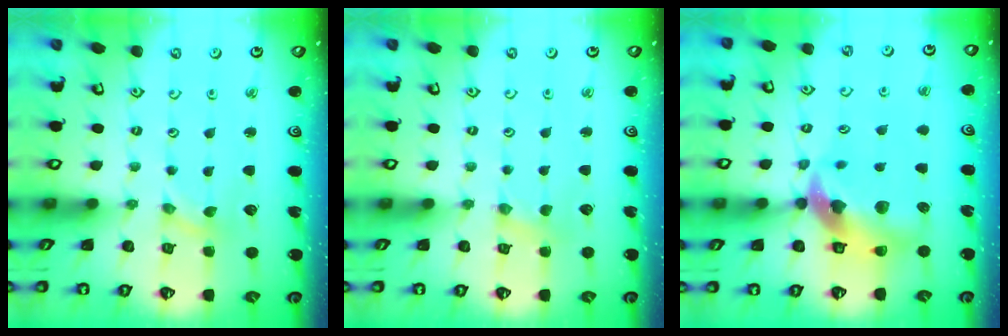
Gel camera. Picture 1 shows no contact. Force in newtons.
{"total": 1.2, "press": 1.2, "slide": 0.3}
{"total": 14.0, "press": 13.9, "slide": 1.9}